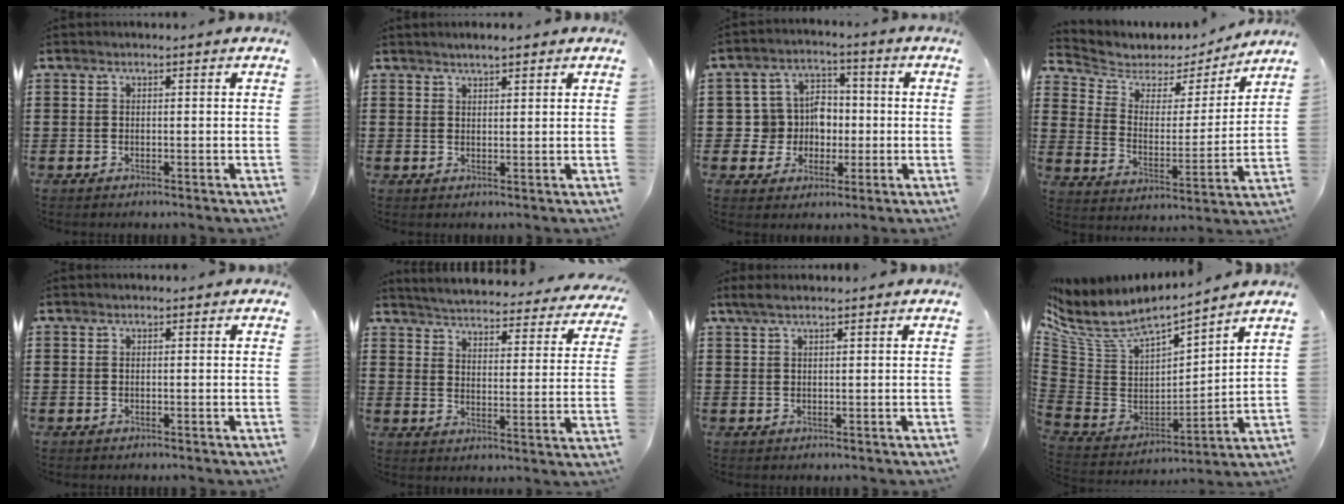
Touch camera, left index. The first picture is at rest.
{"total": 1.8, "force": [1.6, 0.2, 0.6], "torque": [-0.014, 0.004, 0.030]}
{"total": 7.0, "force": [0.0, 6.6, 2.3], "torque": [-0.070, 0.012, 0.000]}
{"total": 4.7, "force": [3.8, 2.7, 0.7], "torque": [-0.046, -0.024, 0.062]}
{"total": 0.0}
{"total": 4.1, "force": [4.0, -0.4, 0.5], "torque": [-0.033, -0.039, 0.063]}
{"total": 2.1, "force": [1.5, 0.3, 1.4], "torque": [-0.030, 0.002, 0.028]}
{"total": 5.9, "force": [4.5, 2.4, 3.0], "torque": [-0.084, -0.043, 0.075]}